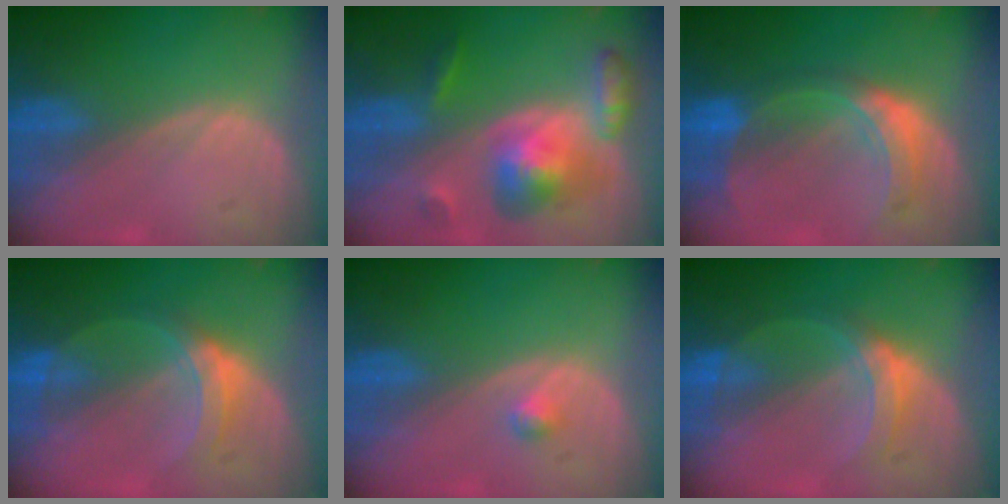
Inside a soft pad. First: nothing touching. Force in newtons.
{"total": 8.0, "press": 8.0, "slide": 0.7}
{"total": 7.9, "press": 7.0, "slide": 3.7}
{"total": 5.4, "press": 5.0, "slide": 2.0}
{"total": 1.1, "press": 1.1, "slide": 0.1}
{"total": 5.2, "press": 4.8, "slide": 1.9}